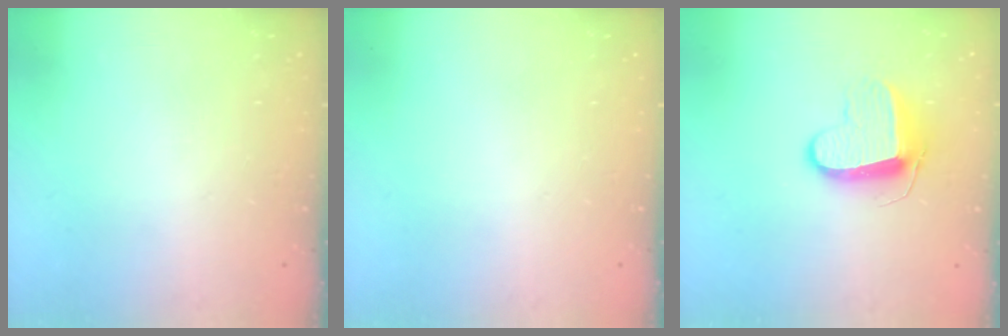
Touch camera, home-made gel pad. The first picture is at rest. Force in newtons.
{"total": 0.0}
{"total": 9.8, "press": 9.8, "slide": 0.4}